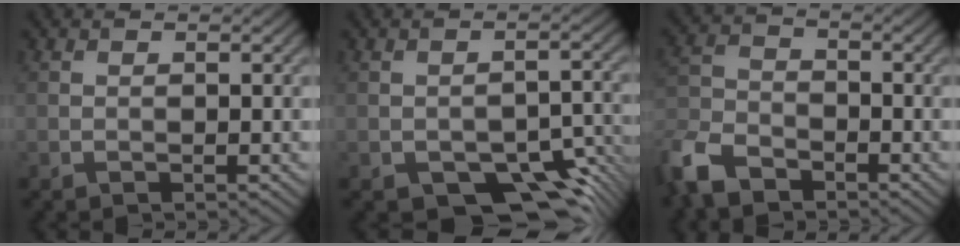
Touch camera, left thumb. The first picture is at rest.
{"total": 9.1, "force": [-5.9, 4.3, 5.4], "torque": [-0.073, -0.002, -0.086]}
{"total": 7.7, "force": [-5.8, 3.9, 3.3], "torque": [-0.083, -0.016, -0.132]}